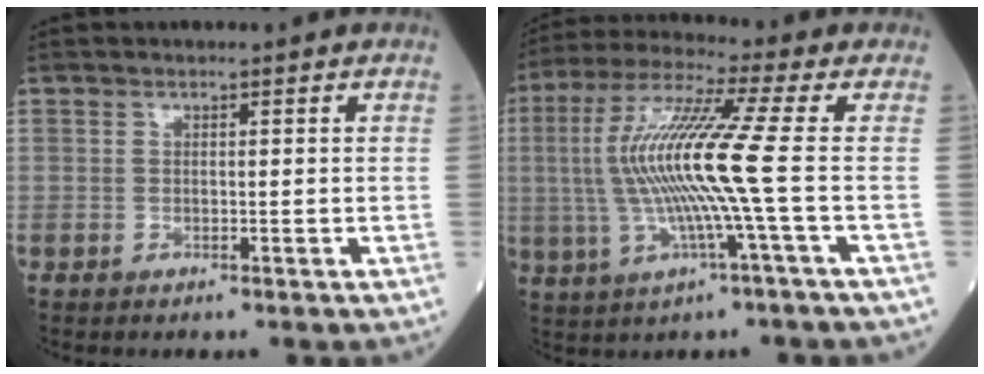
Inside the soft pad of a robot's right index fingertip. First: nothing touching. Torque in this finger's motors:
{"motor_torque": [2.14, 0.00, 1.06, 0.21]}